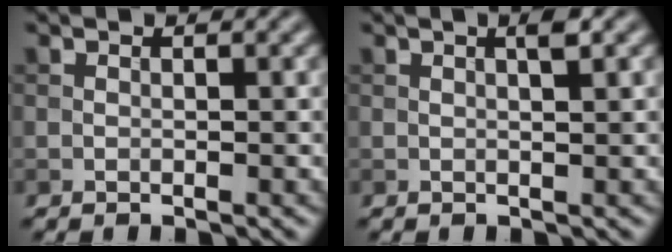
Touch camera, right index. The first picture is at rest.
{"total": 1.5, "force": [0.6, 0.2, 1.3], "torque": [-0.023, 0.004, 0.008]}